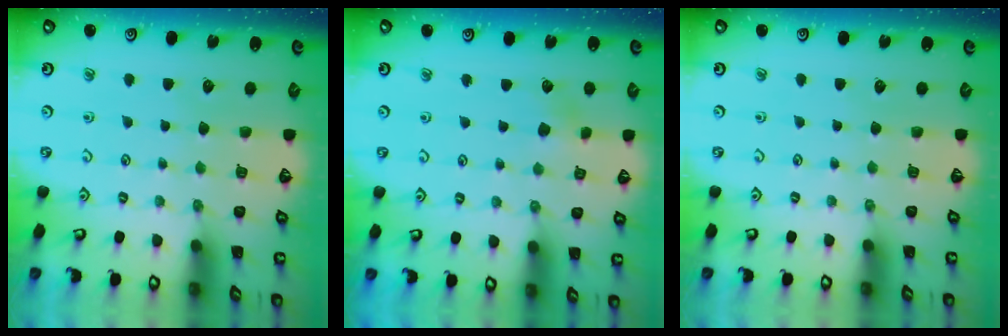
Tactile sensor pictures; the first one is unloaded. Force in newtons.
{"total": 3.4, "press": 3.4, "slide": 0.4}
{"total": 0.0}